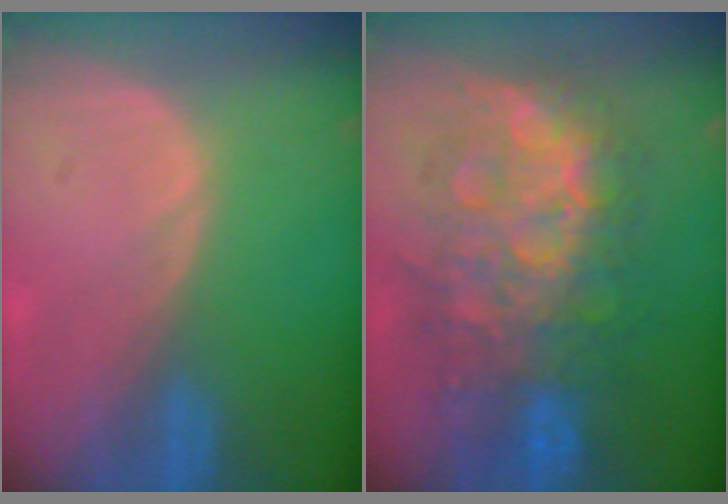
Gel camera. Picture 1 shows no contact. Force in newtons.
{"total": 12.4, "press": 12.3, "slide": 1.2}